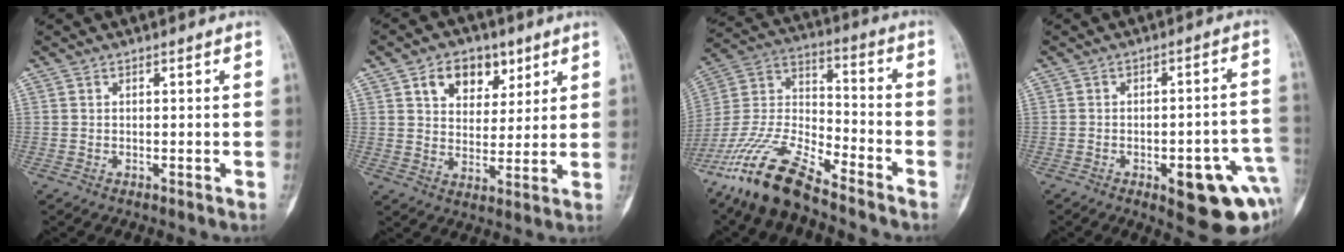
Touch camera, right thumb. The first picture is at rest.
{"total": 9.9, "force": [5.0, 6.8, 5.2], "torque": [-0.045, -0.019, 0.080]}
{"total": 16.5, "force": [-12.9, 4.1, 9.4], "torque": [-0.191, 0.059, -0.253]}
{"total": 15.1, "force": [-5.7, 5.4, 12.8], "torque": [-0.100, 0.037, -0.052]}